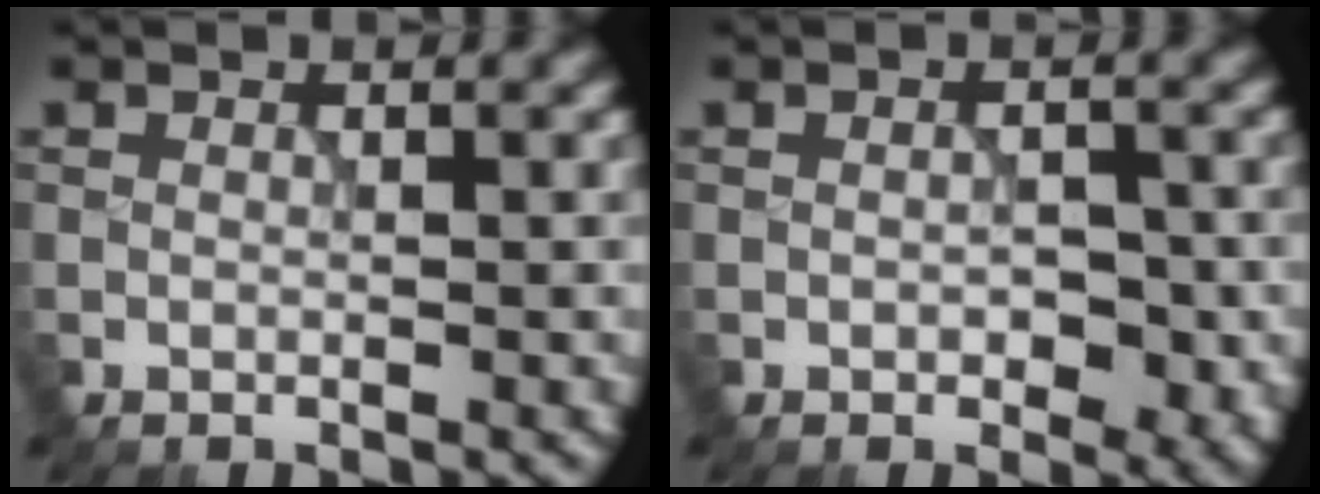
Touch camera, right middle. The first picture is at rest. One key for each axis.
{"total": 2.4, "fx": -0.5, "fy": 1.4, "fz": 1.9, "tx": -0.027, "ty": -0.004, "tz": -0.006}